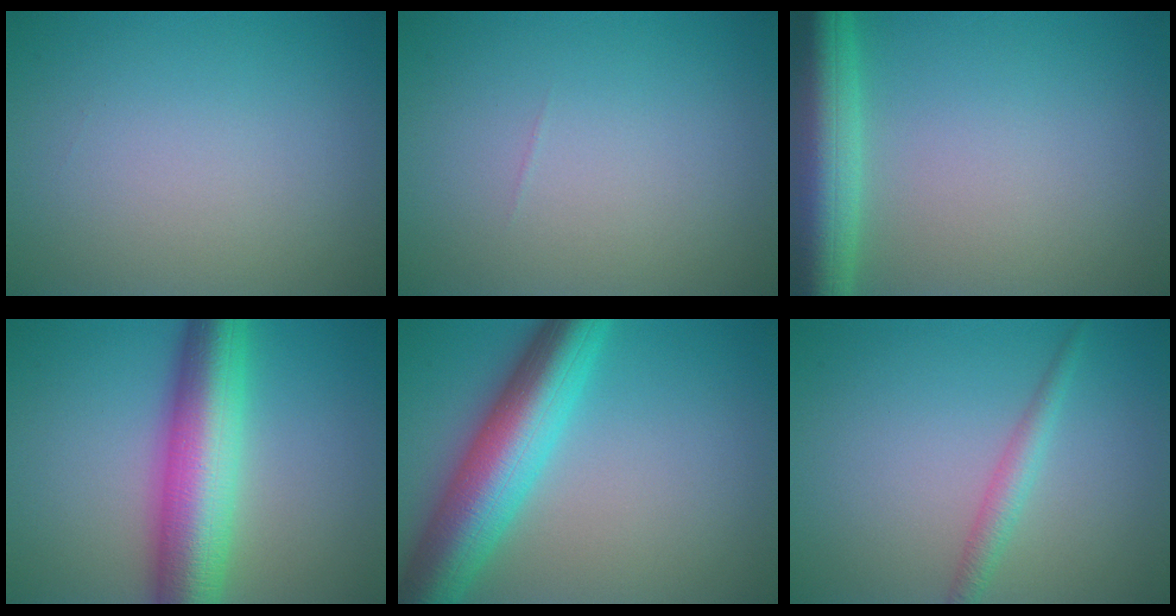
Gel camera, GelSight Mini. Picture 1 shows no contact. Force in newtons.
{"total": 0.0}
{"total": 7.5, "press": 7.4, "slide": 0.4}
{"total": 9.8, "press": 9.8, "slide": 0.1}
{"total": 9.6, "press": 9.6, "slide": 0.3}
{"total": 1.9, "press": 1.9, "slide": 0.1}